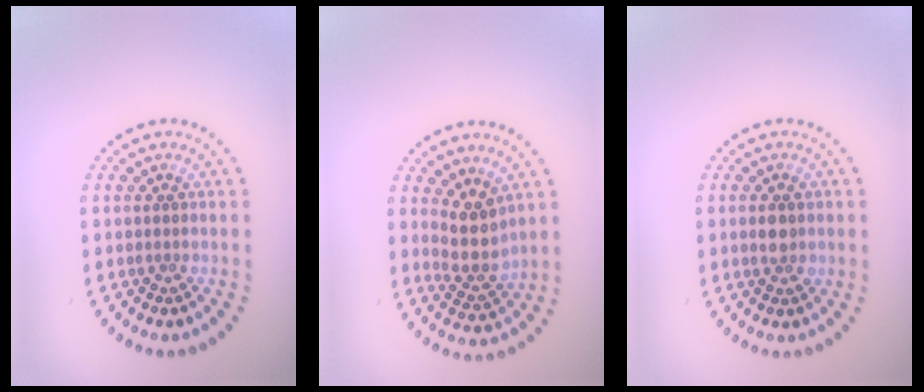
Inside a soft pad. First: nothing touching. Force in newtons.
{"total": 3.4, "press": 2.9, "slide": 1.8}
{"total": 1.7, "press": 1.7, "slide": 0.3}